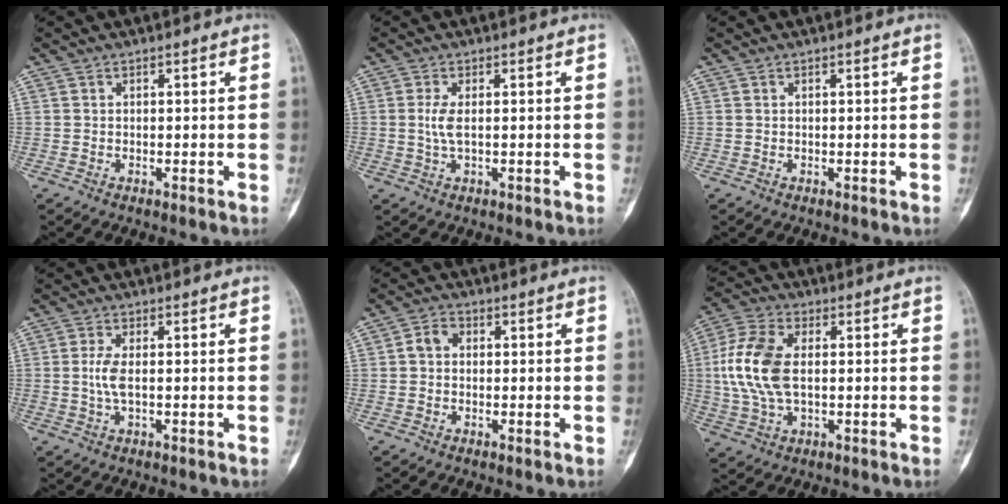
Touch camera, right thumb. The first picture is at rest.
{"total": 2.9, "force": [0.3, 0.9, 2.7], "torque": [-0.070, 0.000, 0.009]}
{"total": 0.0}
{"total": 3.3, "force": [0.0, 1.1, 3.1], "torque": [-0.079, 0.001, 0.000]}
{"total": 3.1, "force": [0.2, 2.4, 1.9], "torque": [-0.028, 0.013, -0.002]}
{"total": 12.5, "force": [0.7, 7.2, 10.3], "torque": [-0.227, 0.010, 0.012]}